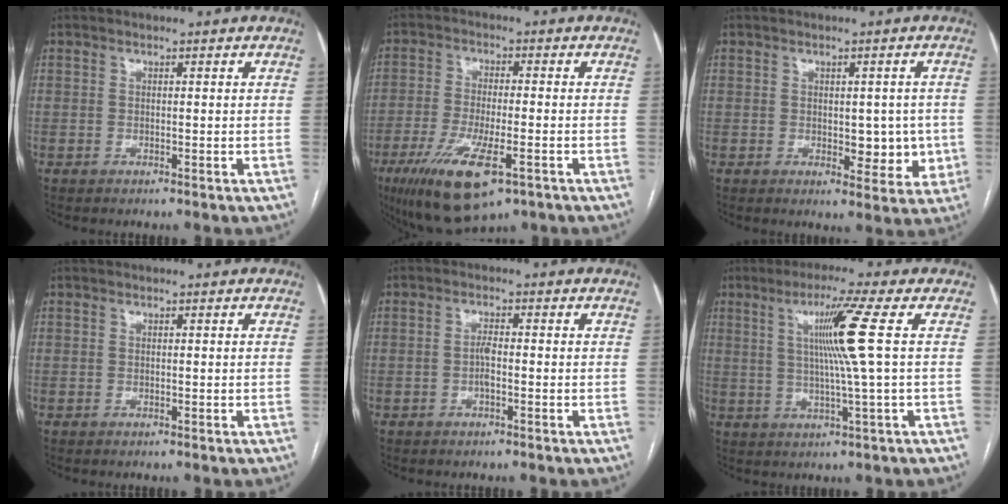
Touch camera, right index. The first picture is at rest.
{"total": 12.6, "force": [-6.4, 3.3, 10.3], "torque": [-0.194, -0.026, -0.101]}
{"total": 6.2, "force": [-0.6, 3.6, 5.0], "torque": [-0.044, 0.007, 0.004]}
{"total": 0.0}
{"total": 1.9, "force": [-0.5, 0.4, 1.8], "torque": [-0.032, 0.004, -0.008]}
{"total": 8.5, "force": [1.9, -2.4, 8.0], "torque": [-0.142, 0.000, 0.042]}